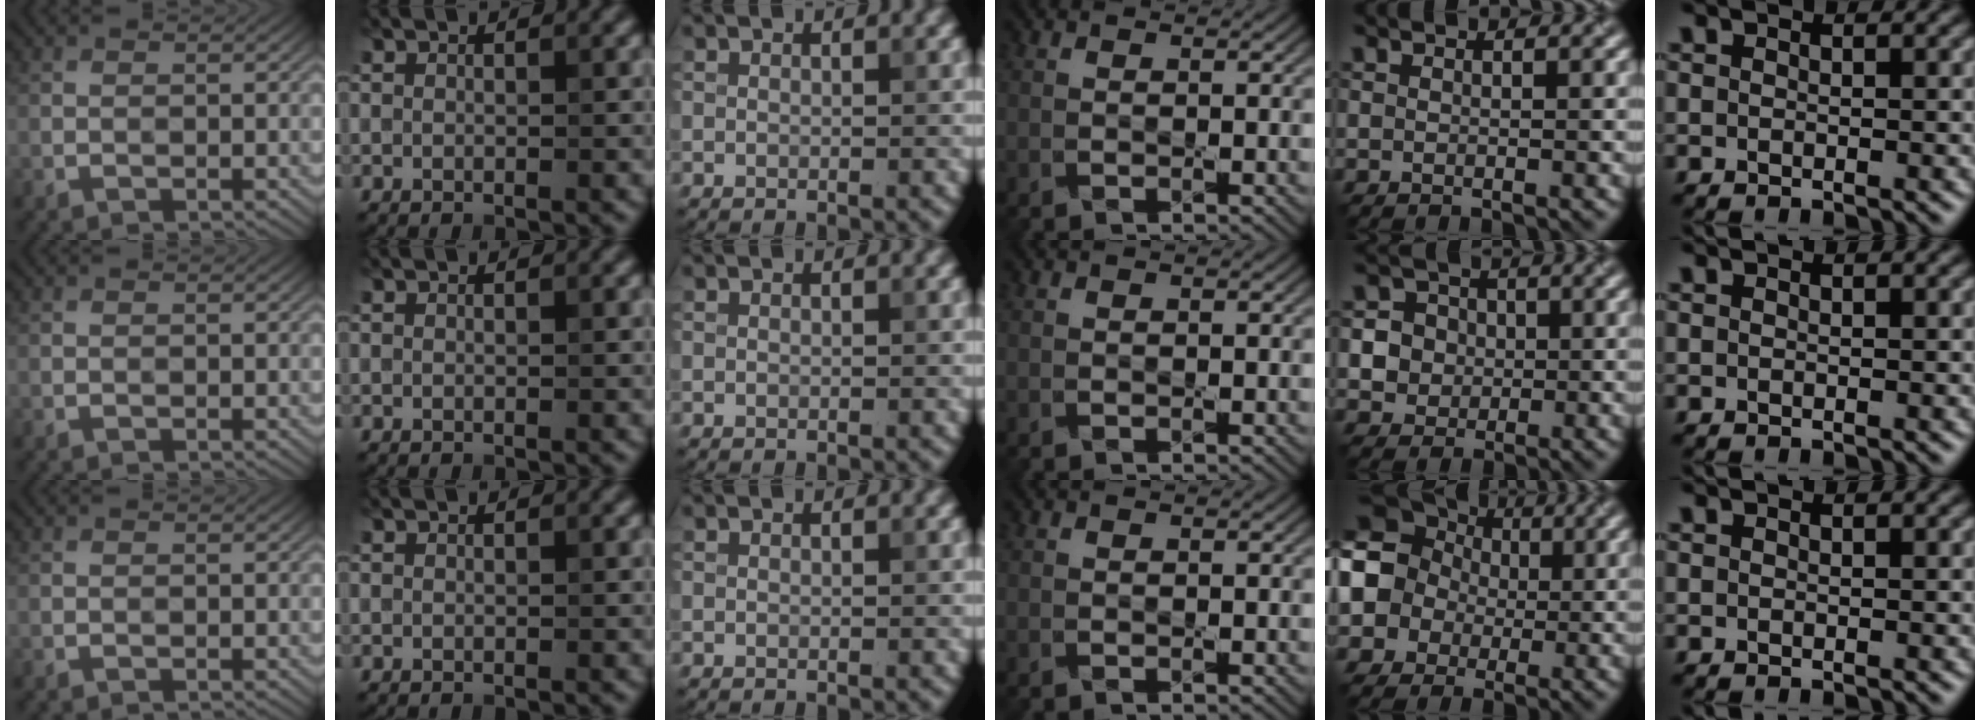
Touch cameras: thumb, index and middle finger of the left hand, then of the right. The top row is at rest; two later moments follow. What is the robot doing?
{"motion": "press", "object": "joystick"}